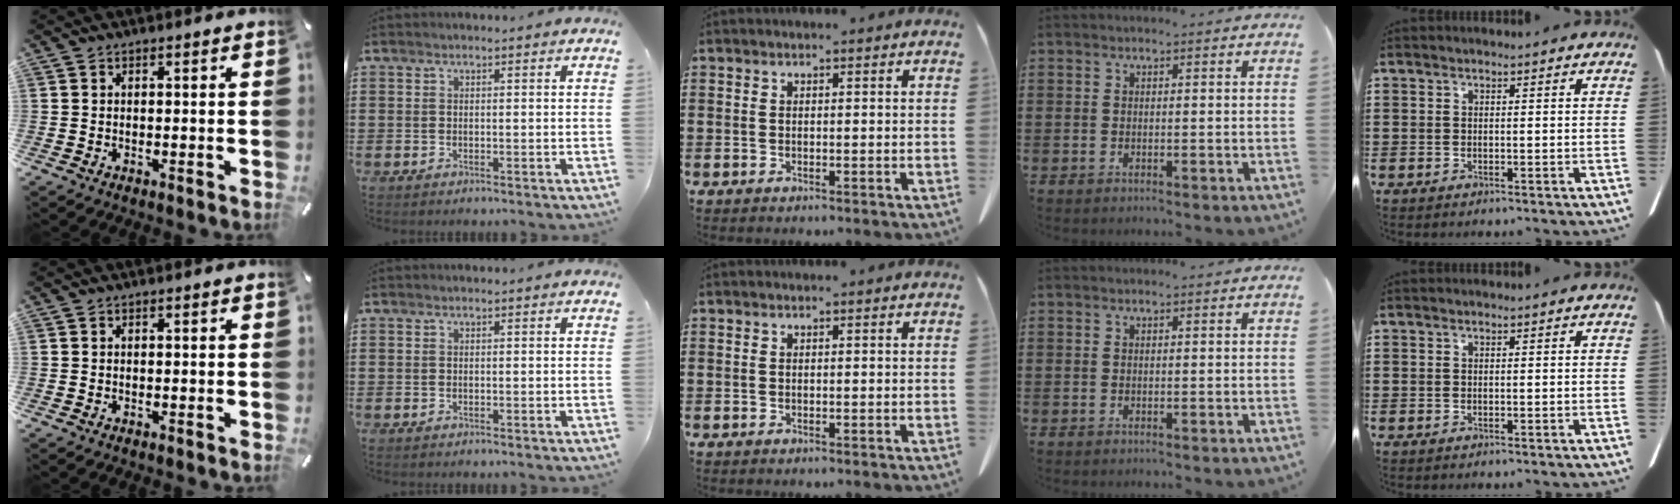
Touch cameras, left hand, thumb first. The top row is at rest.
{}